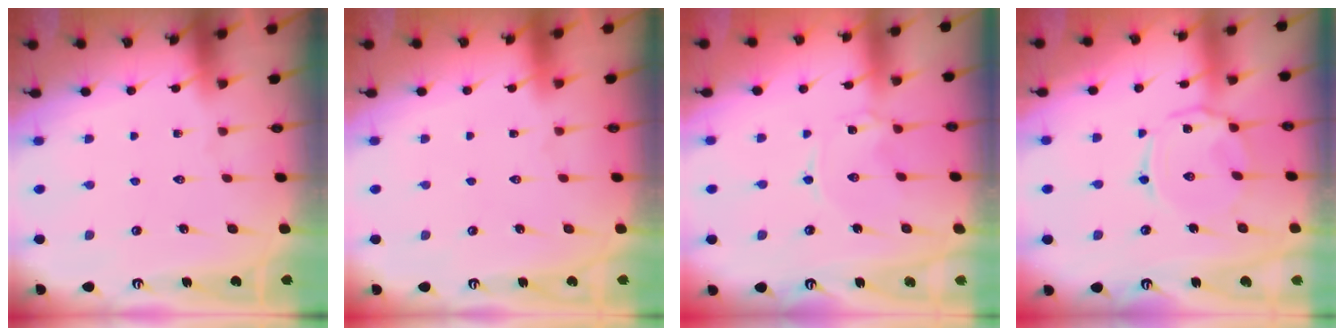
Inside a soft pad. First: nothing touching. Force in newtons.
{"total": 1.6, "press": 1.6, "slide": 0.1}
{"total": 0.0}
{"total": 5.9, "press": 5.9, "slide": 0.6}